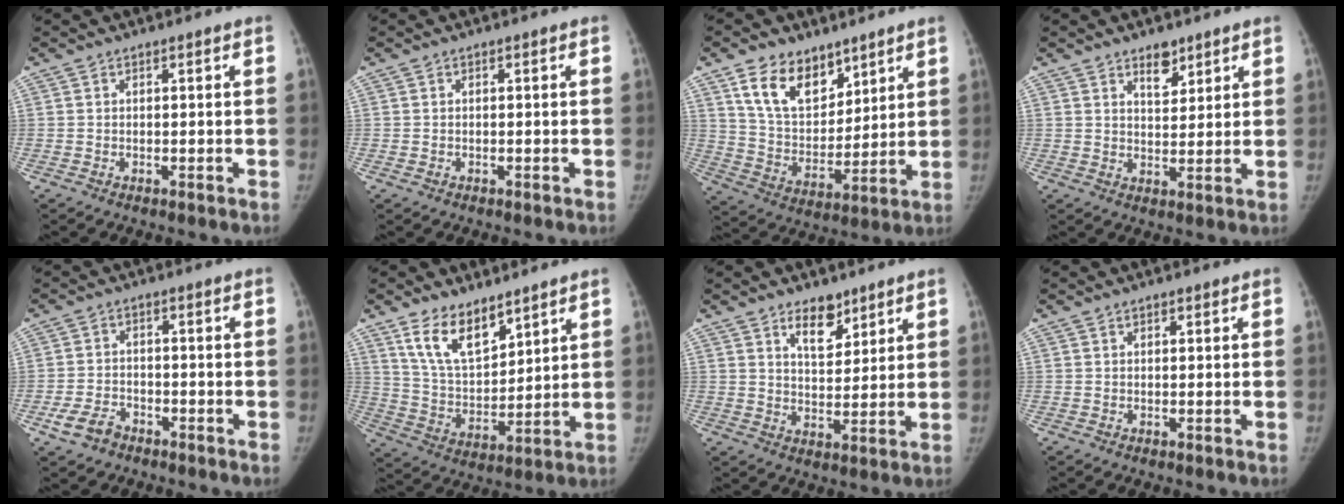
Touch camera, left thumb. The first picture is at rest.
{"total": 0.6, "force": [-0.2, 0.5, 0.2], "torque": [-0.002, 0.001, -0.003]}
{"total": 13.9, "force": [8.6, 8.4, 6.9], "torque": [-0.083, -0.052, 0.165]}
{"total": 4.9, "force": [3.3, 2.5, 2.5], "torque": [-0.015, -0.024, 0.054]}
{"total": 5.0, "force": [-3.0, 3.2, 2.2], "torque": [-0.042, 0.018, -0.052]}
{"total": 12.0, "force": [8.1, 5.7, 6.9], "torque": [-0.099, -0.050, 0.164]}
{"total": 6.9, "force": [4.7, 3.5, 3.7], "torque": [-0.031, -0.034, 0.079]}
{"total": 0.7, "force": [0.4, 0.4, 0.5], "torque": [-0.006, -0.001, 0.005]}